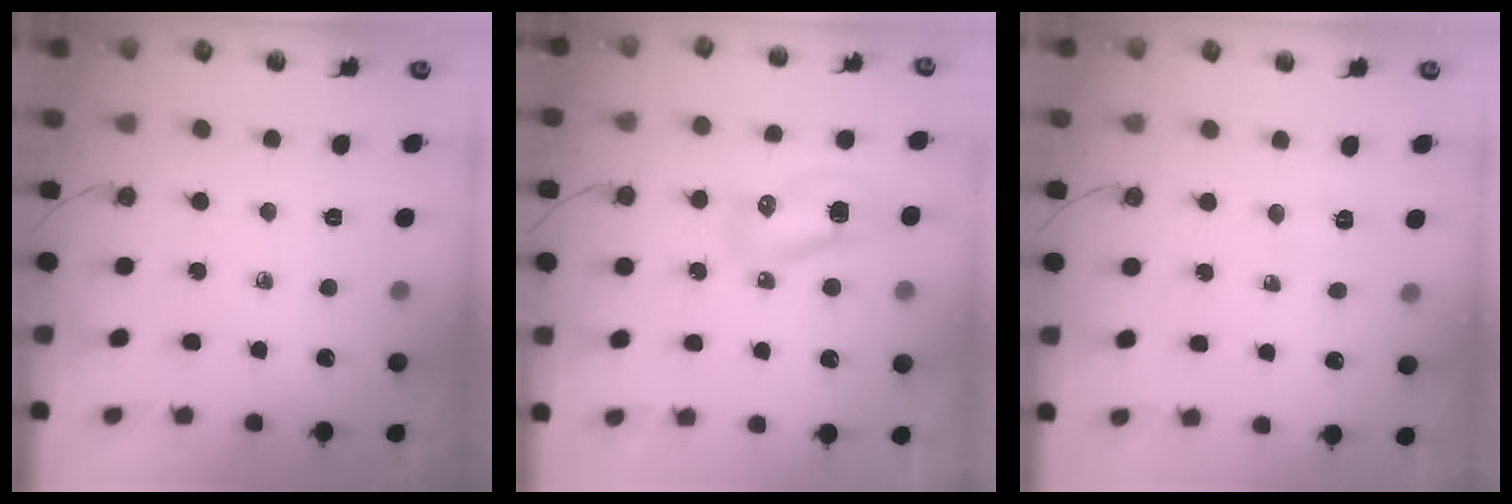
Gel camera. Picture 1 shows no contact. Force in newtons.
{"total": 17.9, "press": 10.9, "slide": 14.2}
{"total": 4.4, "press": 4.1, "slide": 1.7}